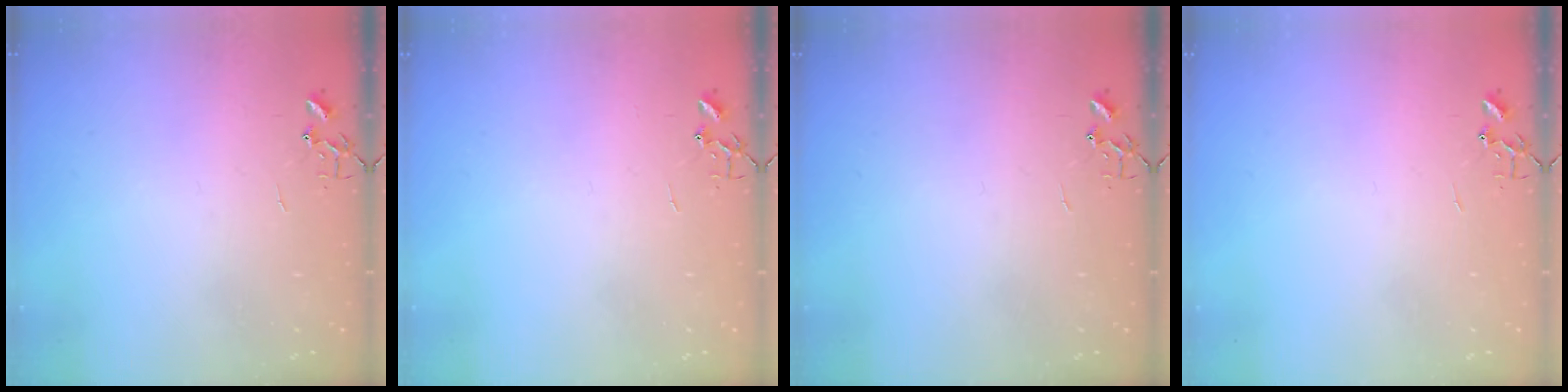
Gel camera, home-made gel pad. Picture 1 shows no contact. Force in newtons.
{"total": 0.0}
{"total": 0.0}
{"total": 0.0}